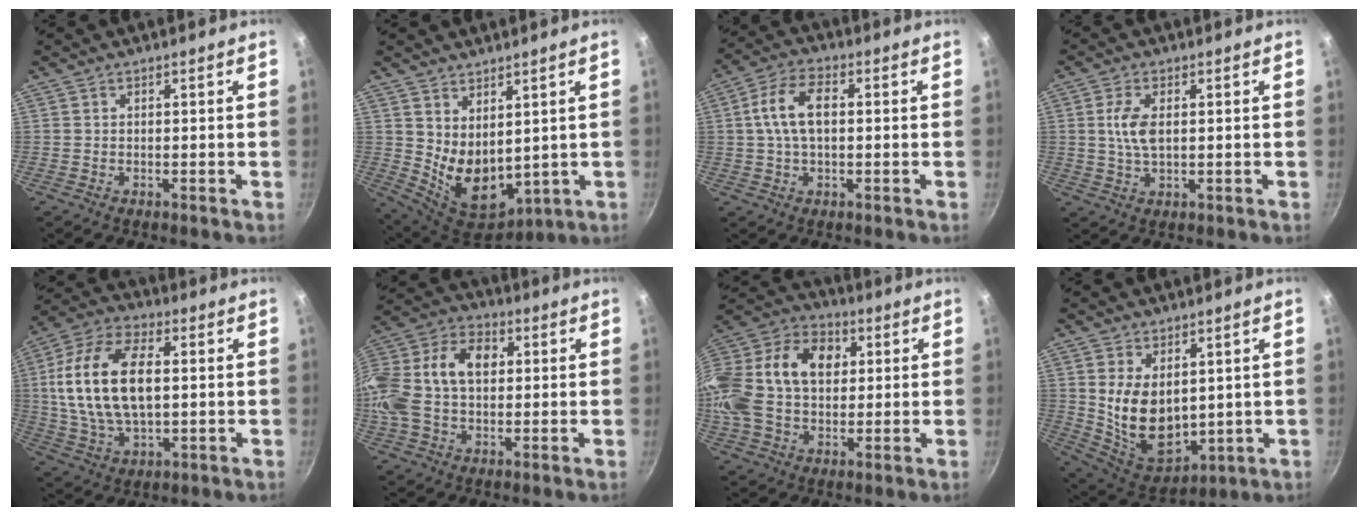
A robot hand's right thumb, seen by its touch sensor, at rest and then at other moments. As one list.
[{"total": 11.0, "force": [3.1, 6.9, 8.0], "torque": [-0.109, -0.048, 0.082]}, {"total": 8.8, "force": [0.9, 4.9, 7.2], "torque": [-0.136, 0.023, 0.011]}, {"total": 5.6, "force": [0.8, 2.7, 4.8], "torque": [-0.098, 0.001, 0.016]}, {"total": 19.0, "force": [2.0, 10.4, 15.8], "torque": [-0.303, 0.010, 0.034]}, {"total": 19.6, "force": [1.8, 13.2, 14.4], "torque": [-0.280, 0.042, 0.019]}, {"total": 23.5, "force": [3.3, 16.4, 16.5], "torque": [-0.319, 0.040, 0.046]}, {"total": 13.5, "force": [2.4, 8.6, 10.2], "torque": [-0.155, -0.040, 0.073]}]